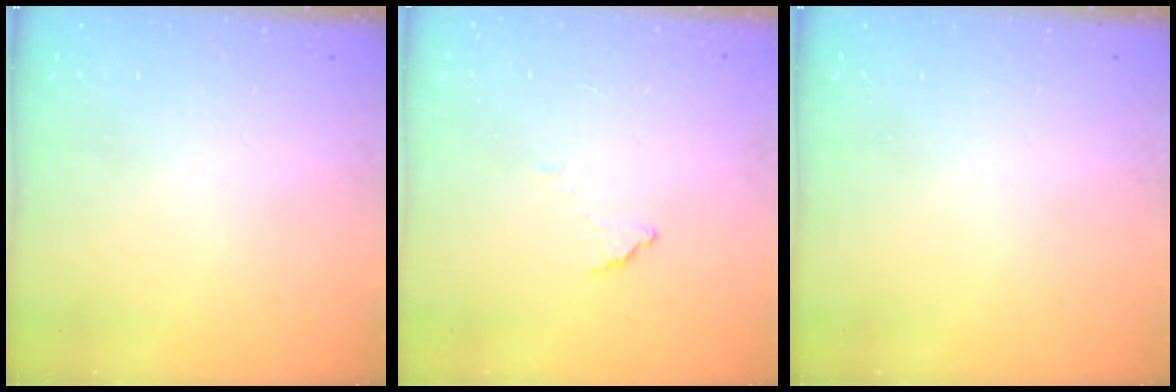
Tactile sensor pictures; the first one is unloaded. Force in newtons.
{"total": 2.3, "press": 2.3, "slide": 0.1}
{"total": 0.0}